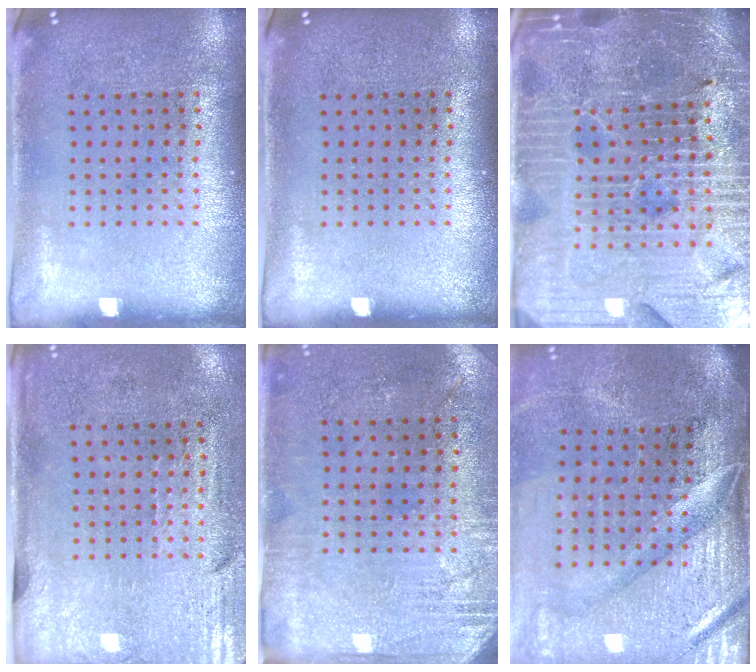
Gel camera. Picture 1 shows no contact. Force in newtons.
{"total": 0.0}
{"total": 5.6, "press": 5.2, "slide": 2.1}
{"total": 3.0, "press": 2.5, "slide": 1.6}
{"total": 2.8, "press": 2.5, "slide": 1.4}
{"total": 4.5, "press": 3.9, "slide": 2.3}